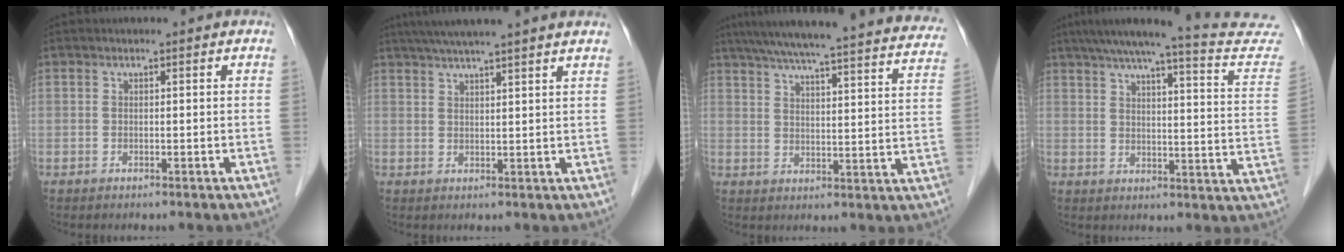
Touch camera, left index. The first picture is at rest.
{"total": 11.2, "force": [9.4, -0.6, 6.0], "torque": [-0.096, 0.034, 0.119]}
{"total": 32.0, "force": [28.8, 2.9, 13.8], "torque": [-0.215, -0.042, 0.348]}
{"total": 20.7, "force": [19.0, 0.6, 8.3], "torque": [-0.109, -0.047, 0.221]}